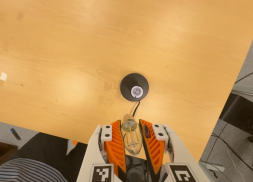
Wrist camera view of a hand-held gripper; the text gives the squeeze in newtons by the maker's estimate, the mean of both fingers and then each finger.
{"total": 21.8, "left": 23.6, "right": 20.0}